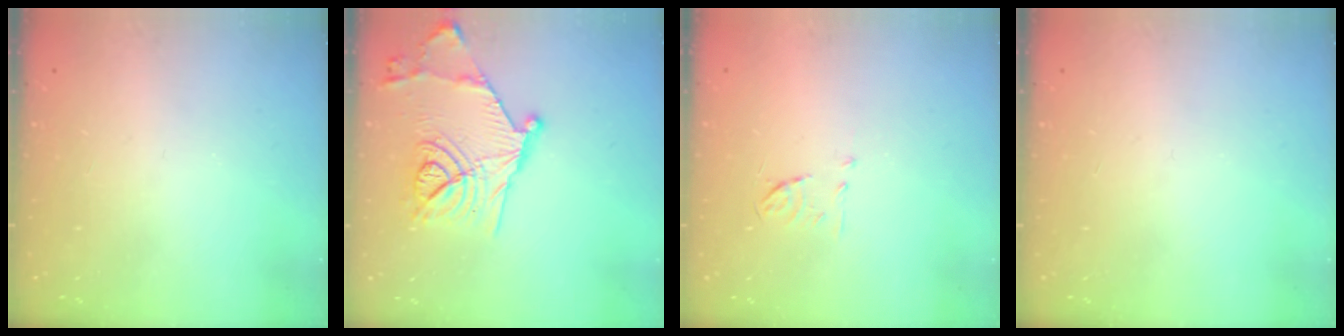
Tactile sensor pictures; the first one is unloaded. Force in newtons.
{"total": 17.2, "press": 17.1, "slide": 1.9}
{"total": 5.3, "press": 5.2, "slide": 0.8}
{"total": 0.0}